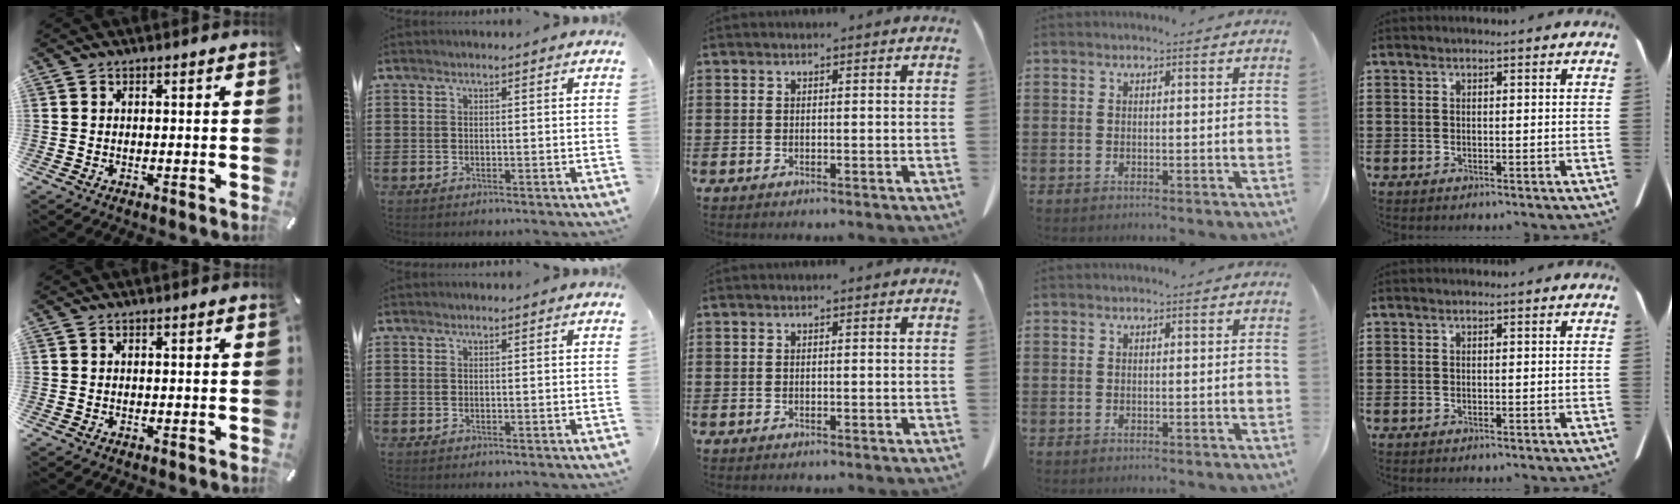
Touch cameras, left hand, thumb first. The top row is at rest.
{}